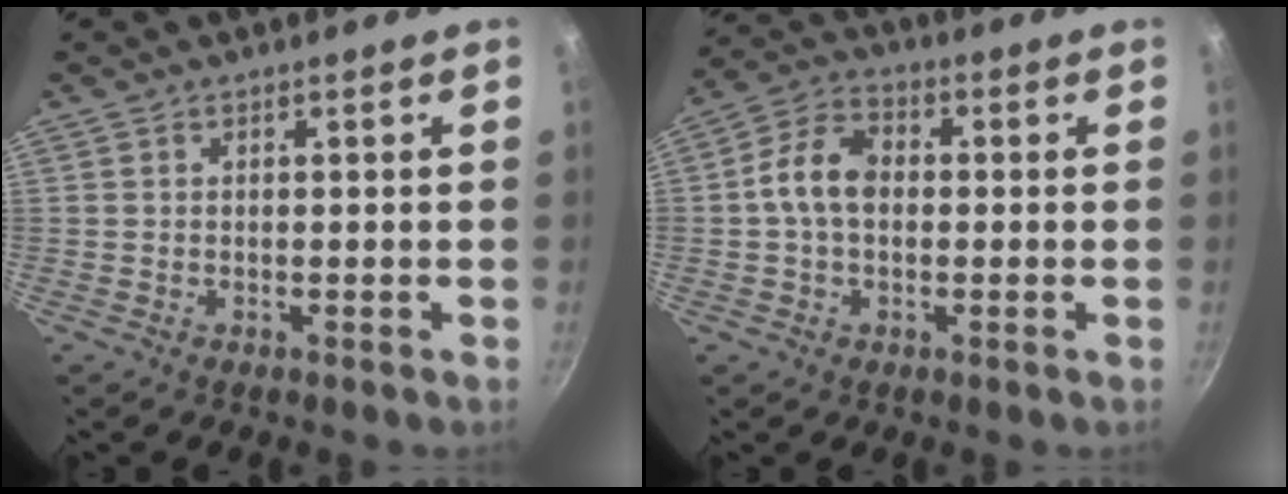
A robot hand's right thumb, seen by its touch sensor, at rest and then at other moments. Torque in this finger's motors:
{"motor_torque": [0.21, 0.22, 0.15, -0.12, 0.33]}